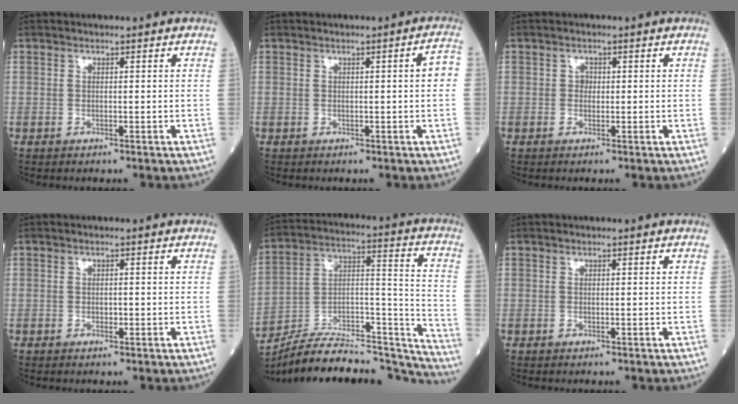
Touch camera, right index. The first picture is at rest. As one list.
[{"total": 2.7, "force": [0.0, 0.1, 2.7], "torque": [-0.028, 0.004, -0.001]}, {"total": 0.8, "force": [0.1, 0.7, 0.4], "torque": [-0.002, 0.003, 0.001]}, {"total": 0.7, "force": [-0.2, 0.4, 0.6], "torque": [-0.011, 0.000, -0.001]}, {"total": 27.4, "force": [-25.7, 4.1, 8.5], "torque": [-0.103, 0.033, -0.389]}, {"total": 0.0}]